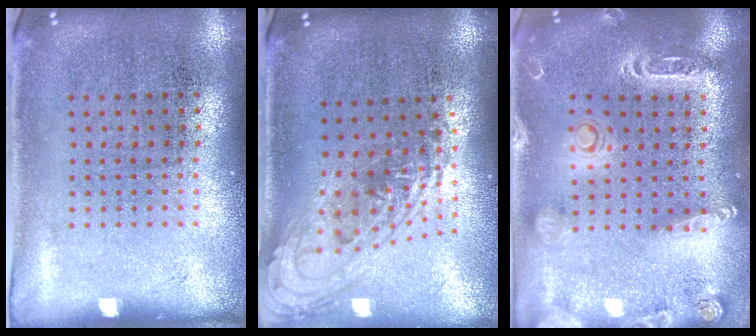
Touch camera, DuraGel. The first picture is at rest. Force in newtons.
{"total": 1.5, "press": 1.3, "slide": 0.7}
{"total": 2.0, "press": 1.9, "slide": 0.6}